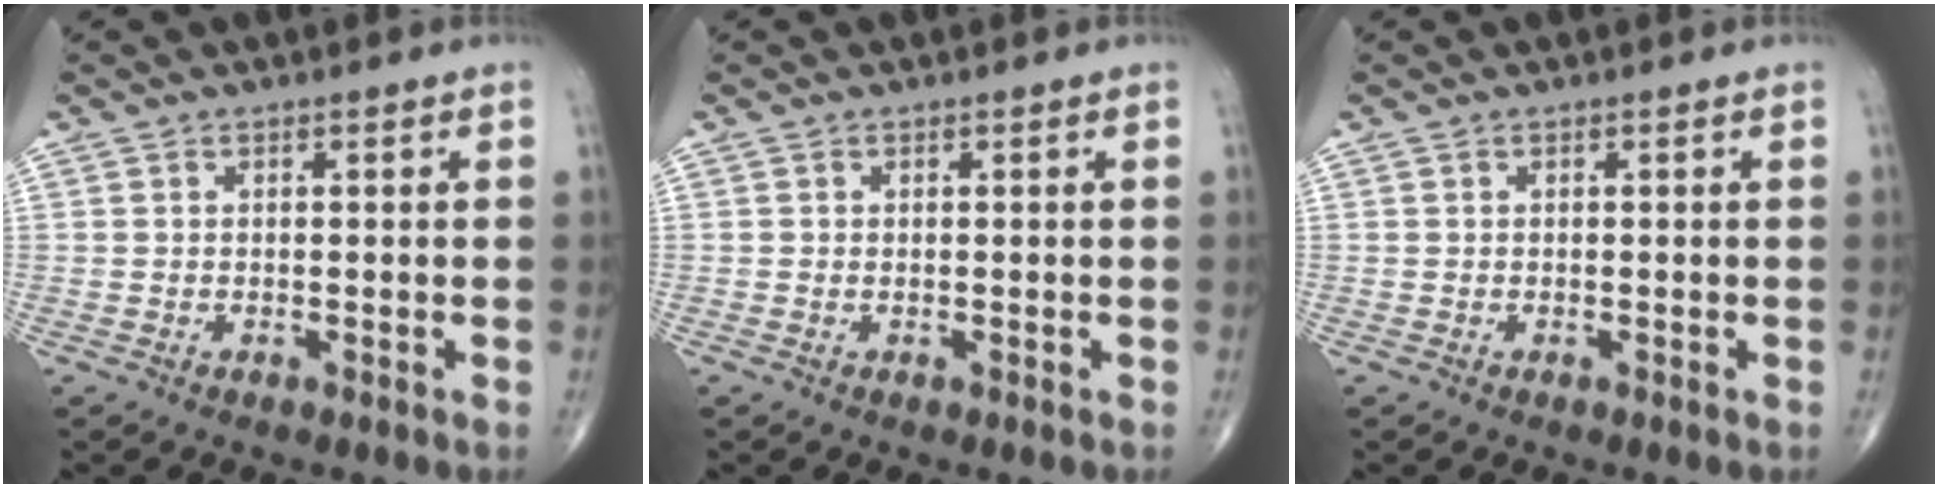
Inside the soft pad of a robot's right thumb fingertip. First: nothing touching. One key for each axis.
{"total": 0.0}
{"total": 0.0}